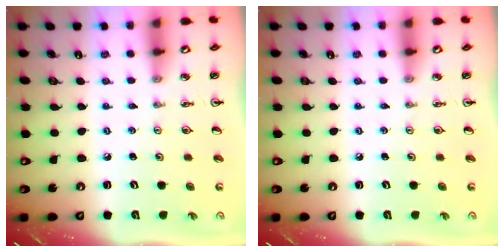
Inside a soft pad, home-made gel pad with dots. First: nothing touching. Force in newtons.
{"total": 0.0}